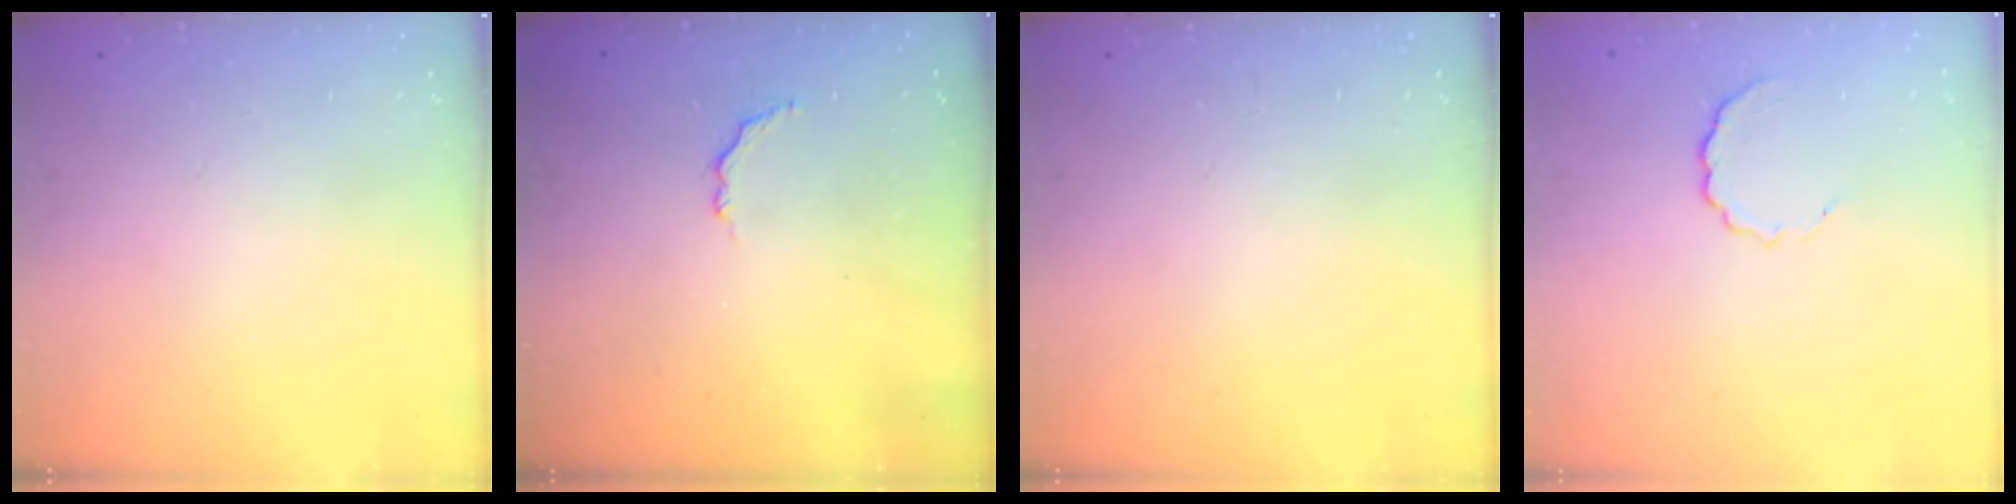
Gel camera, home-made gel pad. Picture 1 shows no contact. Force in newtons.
{"total": 2.6, "press": 2.4, "slide": 1.0}
{"total": 0.0}
{"total": 3.5, "press": 3.4, "slide": 0.9}